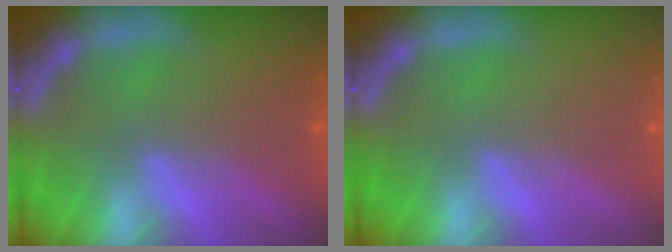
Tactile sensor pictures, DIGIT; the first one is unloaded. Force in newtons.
{"total": 0.0}